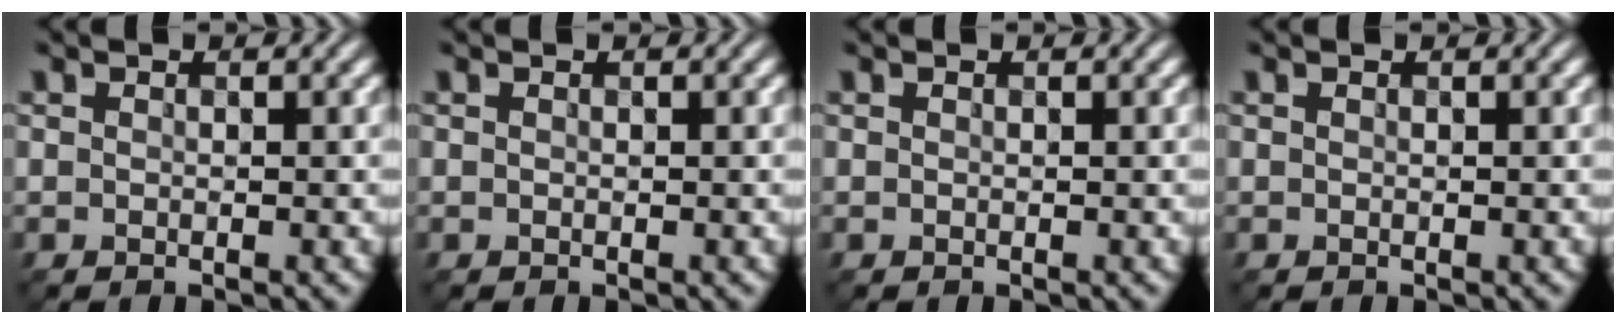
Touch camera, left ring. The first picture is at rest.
{"total": 0.0}
{"total": 0.0}
{"total": 0.0}